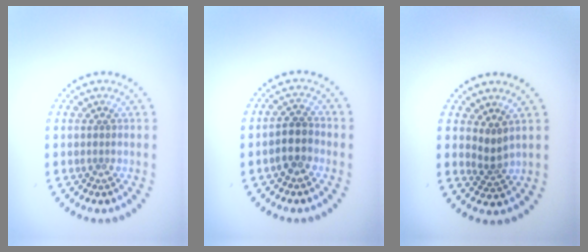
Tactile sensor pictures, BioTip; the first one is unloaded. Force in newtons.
{"total": 2.5, "press": 2.2, "slide": 1.0}
{"total": 1.9, "press": 1.2, "slide": 1.5}